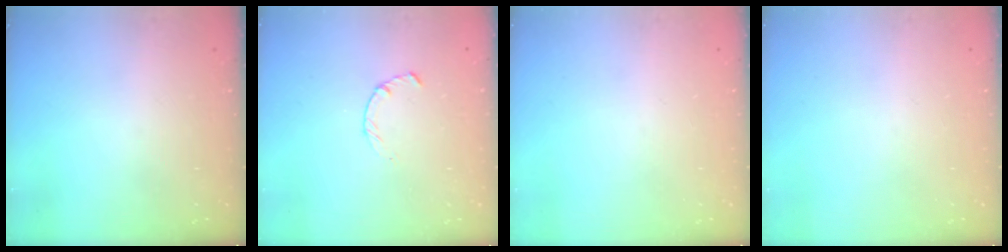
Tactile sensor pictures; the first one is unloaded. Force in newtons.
{"total": 2.4, "press": 2.3, "slide": 0.4}
{"total": 0.0}
{"total": 0.0}